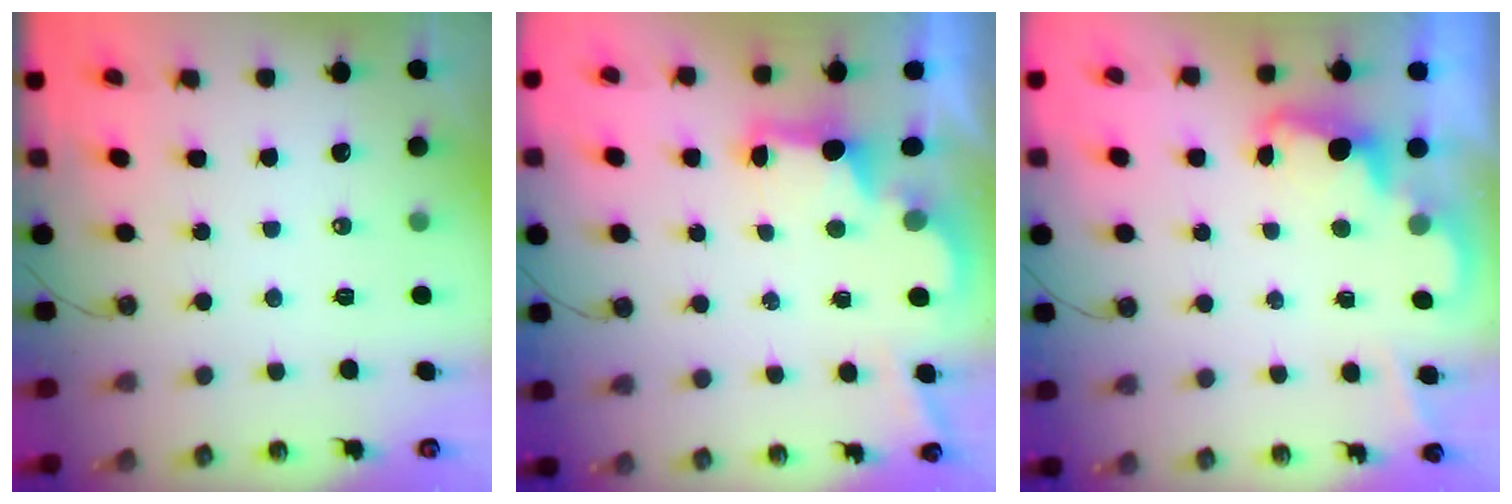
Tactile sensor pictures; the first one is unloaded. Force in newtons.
{"total": 2.5, "press": 2.4, "slide": 0.7}
{"total": 2.3, "press": 2.3, "slide": 0.5}